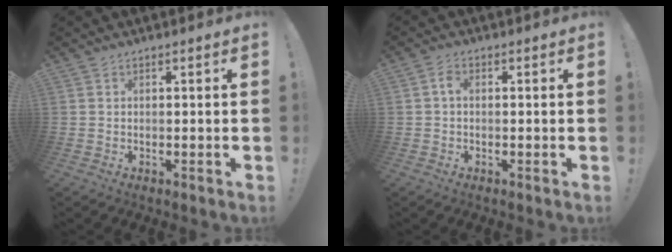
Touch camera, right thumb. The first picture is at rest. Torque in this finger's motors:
{"motor_torque": [-0.17, -0.18, -0.31, 0.22, 0.00]}